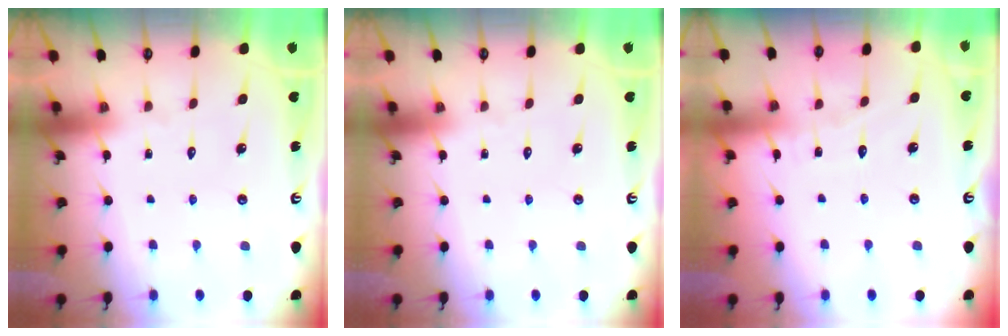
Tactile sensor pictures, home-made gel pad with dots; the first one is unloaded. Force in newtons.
{"total": 0.0}
{"total": 4.8, "press": 4.7, "slide": 0.6}